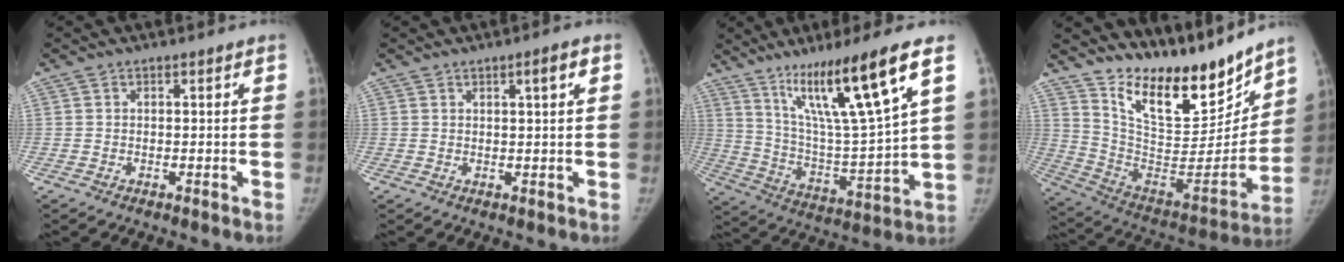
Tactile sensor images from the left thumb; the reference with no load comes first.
{"total": 2.6, "force": [1.1, 0.3, 2.3], "torque": [-0.033, -0.001, 0.015]}
{"total": 20.1, "force": [11.0, 1.4, 16.8], "torque": [-0.274, -0.052, 0.193]}
{"total": 22.7, "force": [18.2, 7.7, 11.3], "torque": [-0.128, -0.112, 0.312]}